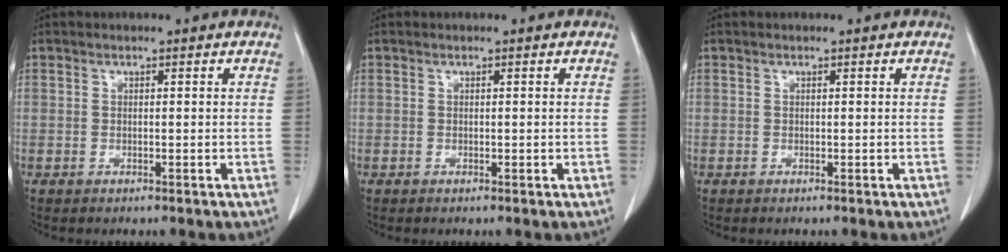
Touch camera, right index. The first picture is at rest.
{"total": 0.0}
{"total": 0.0}